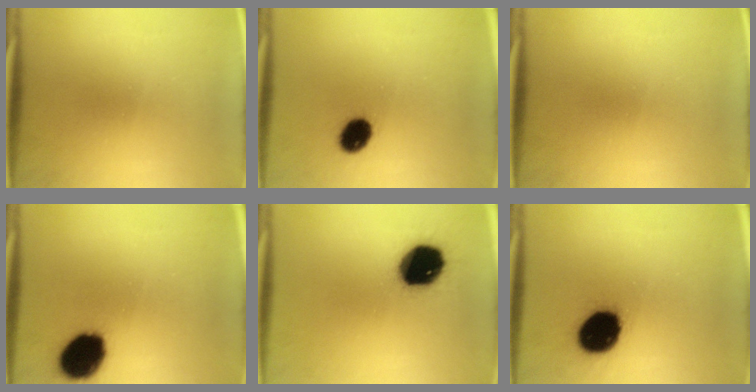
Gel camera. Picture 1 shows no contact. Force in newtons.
{"total": 7.2}
{"total": 0.0}
{"total": 13.4}
{"total": 16.3}
{"total": 15.8}